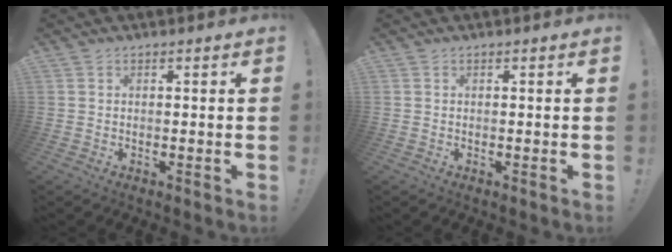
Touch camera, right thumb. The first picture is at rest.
{"total": 0.0}